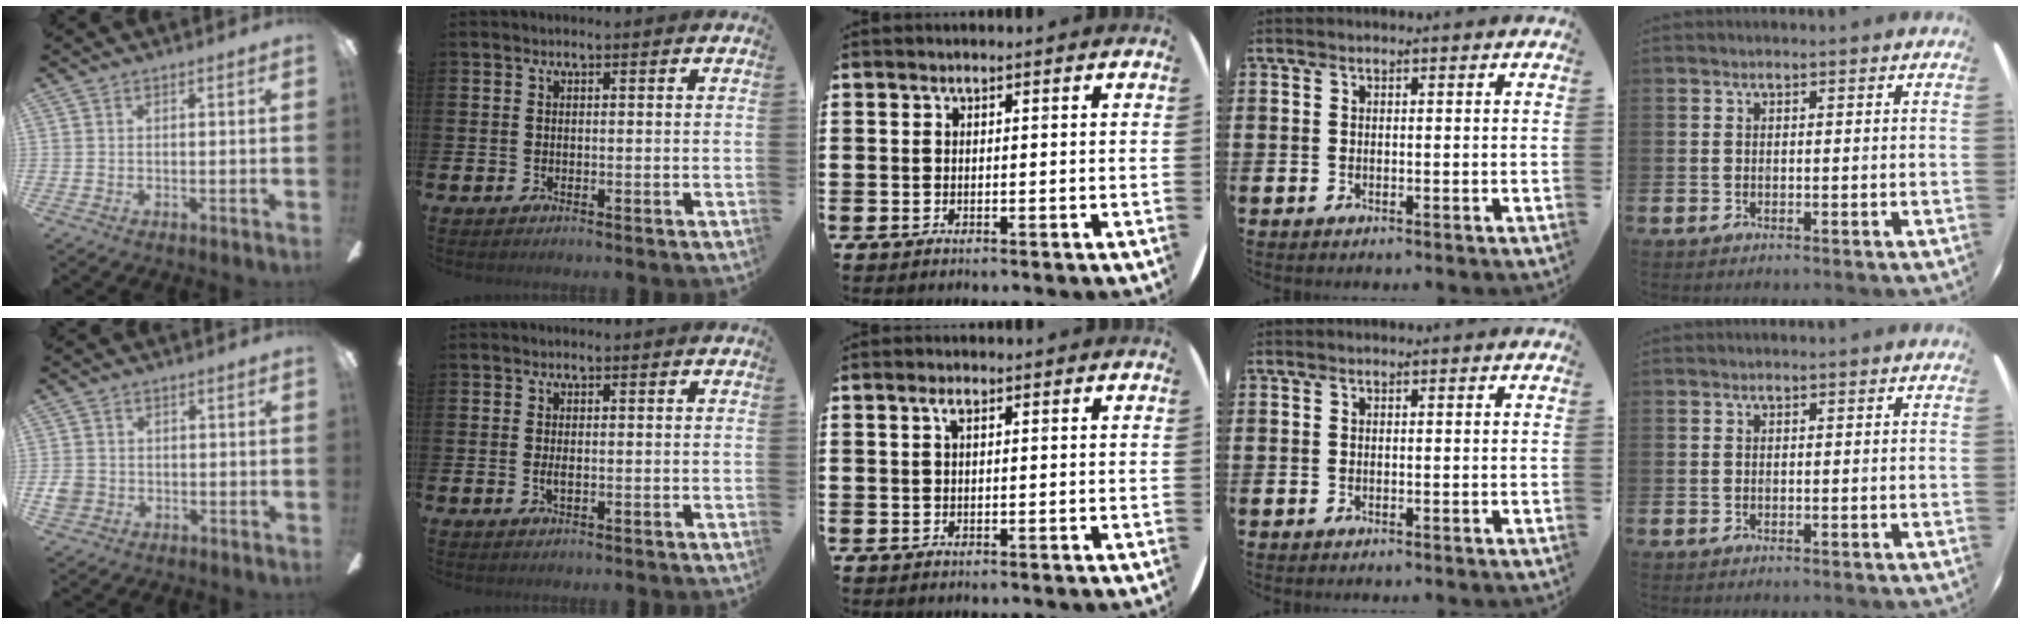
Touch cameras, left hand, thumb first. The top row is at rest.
{"thumb": {"total": 3.7, "force": [-0.5, 3.5, 1.2], "torque": [-0.006, 0.004, -0.011]}, "index": {"total": 1.1, "force": [-0.1, 0.4, 1.0], "torque": [-0.020, 0.002, -0.003]}, "middle": {"total": 1.2, "force": [0.5, 0.4, 1.1], "torque": [-0.022, 0.005, 0.008]}}